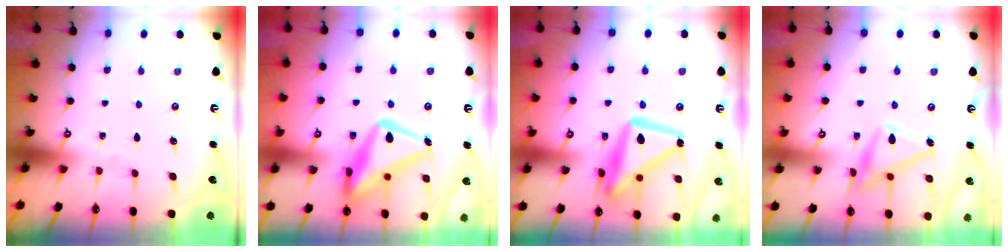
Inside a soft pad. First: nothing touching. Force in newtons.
{"total": 19.5, "press": 19.4, "slide": 1.5}
{"total": 18.2, "press": 18.1, "slide": 1.6}
{"total": 16.6, "press": 16.6, "slide": 0.9}